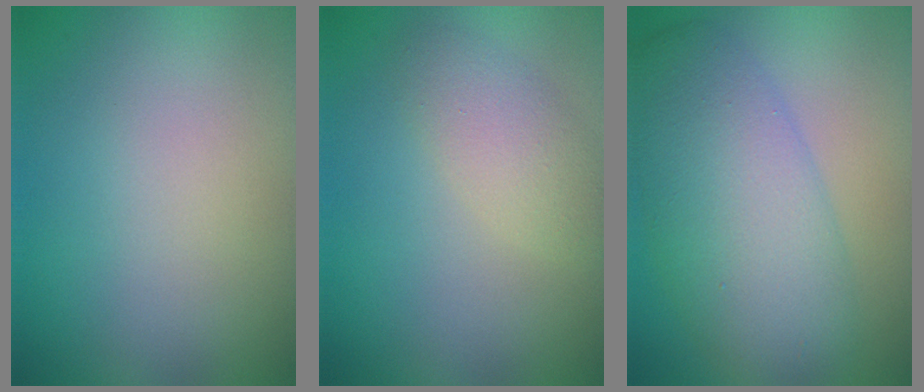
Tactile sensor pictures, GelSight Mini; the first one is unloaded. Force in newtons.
{"total": 2.8, "press": 2.8, "slide": 0.1}
{"total": 8.2, "press": 8.2, "slide": 0.1}